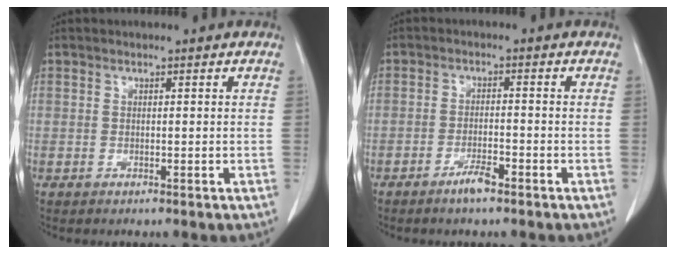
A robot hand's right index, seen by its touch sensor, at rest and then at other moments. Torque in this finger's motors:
{"motor_torque": [0.19, -0.05, 0.08, 0.03]}